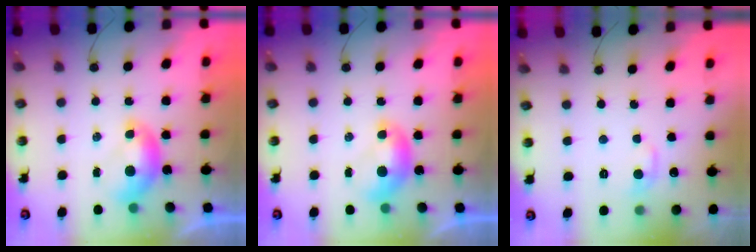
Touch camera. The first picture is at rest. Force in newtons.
{"total": 0.0}
{"total": 0.8, "press": 0.2, "slide": 0.8}